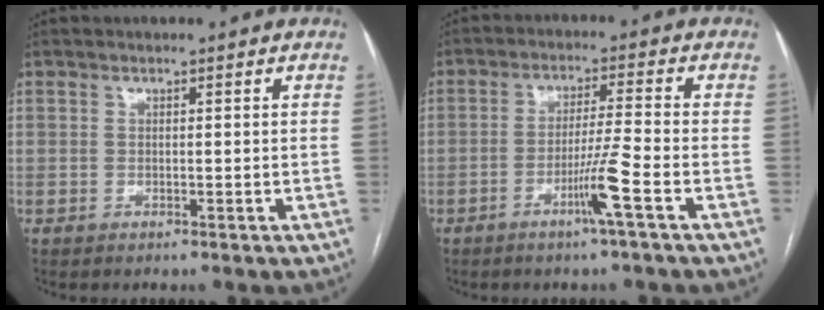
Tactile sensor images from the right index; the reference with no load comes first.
{"total": 6.0, "force": [-2.9, -1.4, 5.0], "torque": [-0.091, -0.008, -0.057]}